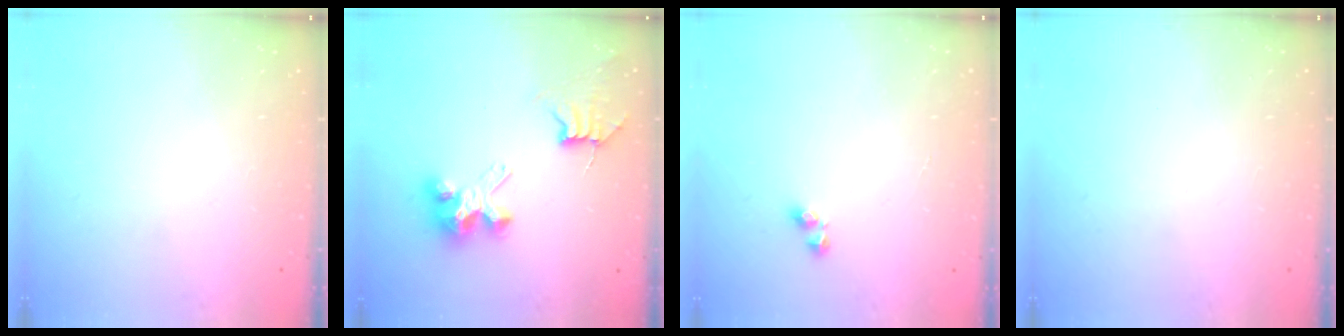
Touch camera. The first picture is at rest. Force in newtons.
{"total": 8.2, "press": 8.2, "slide": 0.7}
{"total": 3.8, "press": 3.8, "slide": 0.6}
{"total": 0.0}